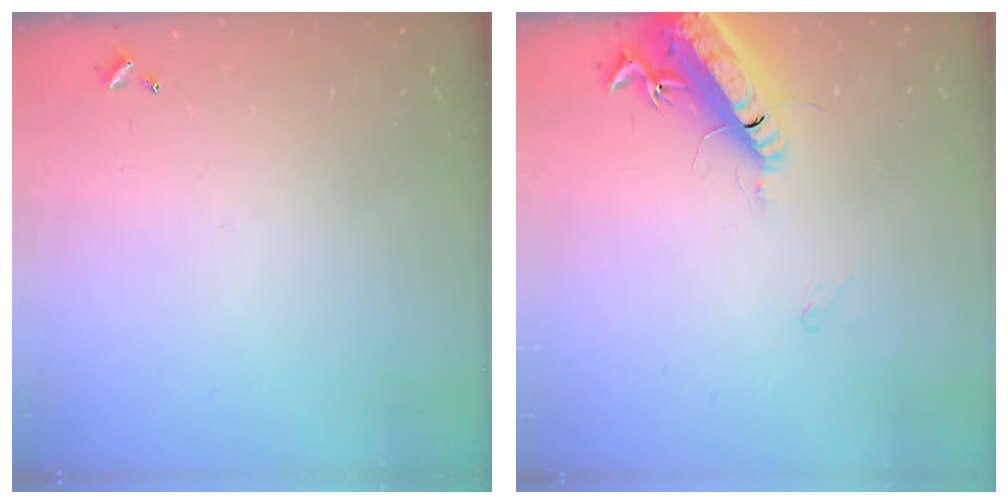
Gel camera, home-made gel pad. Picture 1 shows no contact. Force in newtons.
{"total": 17.2, "press": 16.5, "slide": 4.6}